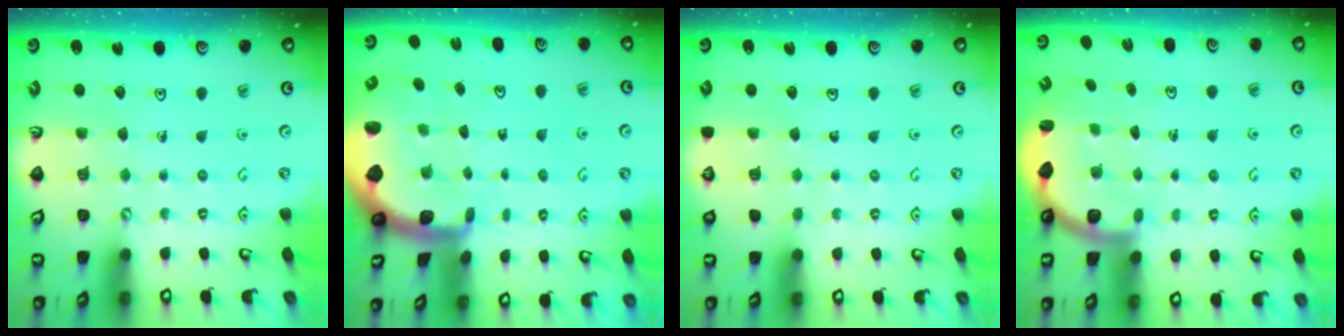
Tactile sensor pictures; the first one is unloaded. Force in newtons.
{"total": 2.9, "press": 2.9, "slide": 0.5}
{"total": 0.0}
{"total": 2.5, "press": 2.4, "slide": 0.7}